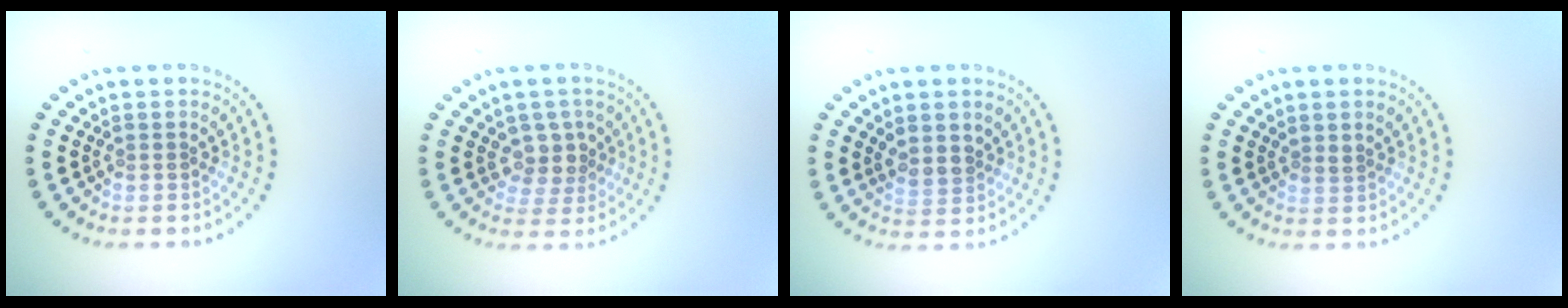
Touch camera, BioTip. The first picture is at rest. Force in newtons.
{"total": 2.6, "press": 2.2, "slide": 1.4}
{"total": 2.0, "press": 1.7, "slide": 1.0}
{"total": 0.6, "press": 0.3, "slide": 0.5}